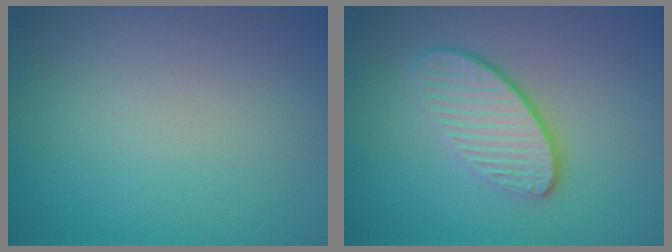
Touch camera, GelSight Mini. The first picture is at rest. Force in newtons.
{"total": 4.2, "press": 3.1, "slide": 2.8}